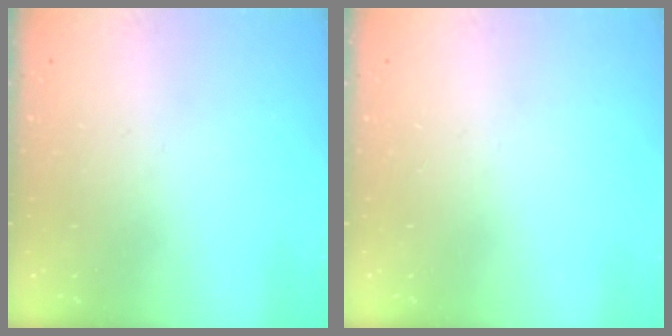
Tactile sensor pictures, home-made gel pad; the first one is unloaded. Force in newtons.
{"total": 0.0}